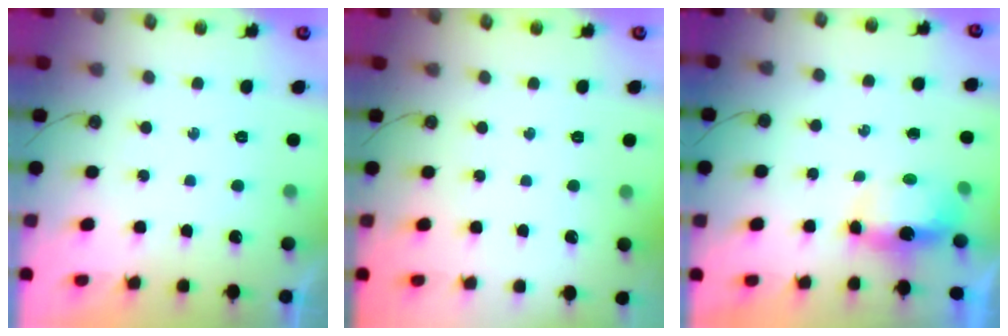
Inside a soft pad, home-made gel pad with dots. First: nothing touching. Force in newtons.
{"total": 0.0}
{"total": 10.4, "press": 7.2, "slide": 7.5}